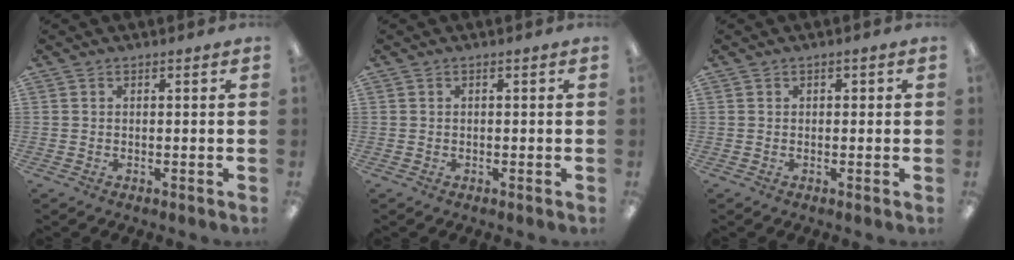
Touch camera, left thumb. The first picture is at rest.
{"total": 0.0}
{"total": 0.5, "force": [-0.1, 0.5, 0.1], "torque": [-0.001, 0.004, -0.002]}